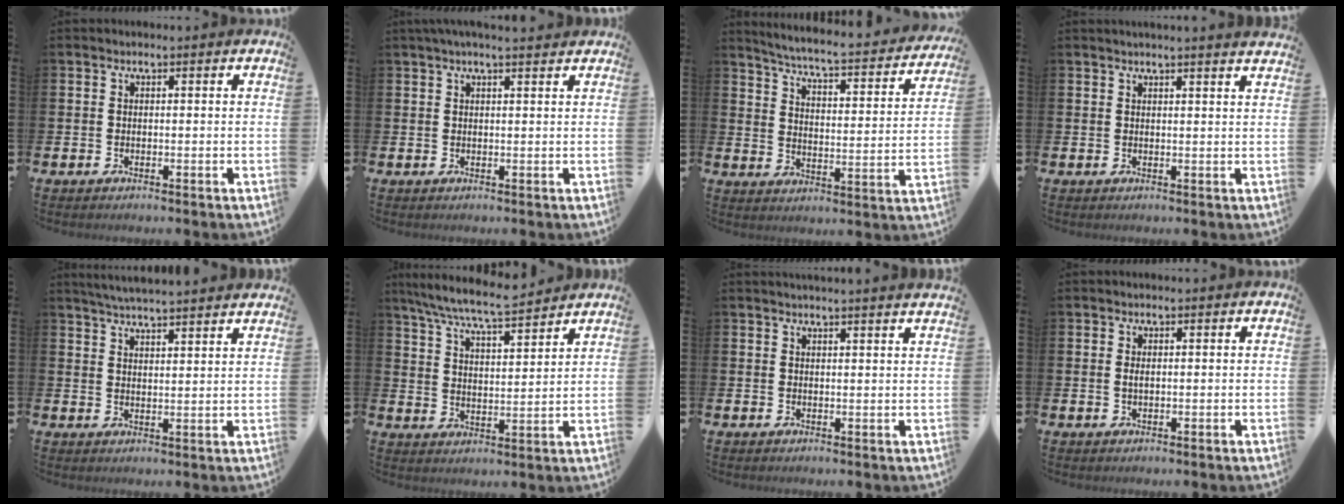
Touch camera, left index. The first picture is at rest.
{"total": 2.2, "force": [1.9, 0.0, 1.0], "torque": [-0.012, -0.006, 0.032]}
{"total": 4.9, "force": [4.6, 0.0, 1.9], "torque": [-0.061, -0.043, 0.068]}
{"total": 1.8, "force": [1.7, -0.4, 0.1], "torque": [0.002, -0.010, 0.031]}
{"total": 4.7, "force": [4.7, -0.3, 0.5], "torque": [-0.026, -0.022, 0.085]}
{"total": 7.9, "force": [7.5, 0.3, 2.4], "torque": [-0.076, -0.042, 0.134]}
{"total": 2.0, "force": [1.9, -0.5, 0.0], "torque": [0.004, -0.013, 0.035]}
{"total": 0.8, "force": [0.2, 0.3, 0.7], "torque": [-0.012, 0.003, 0.002]}